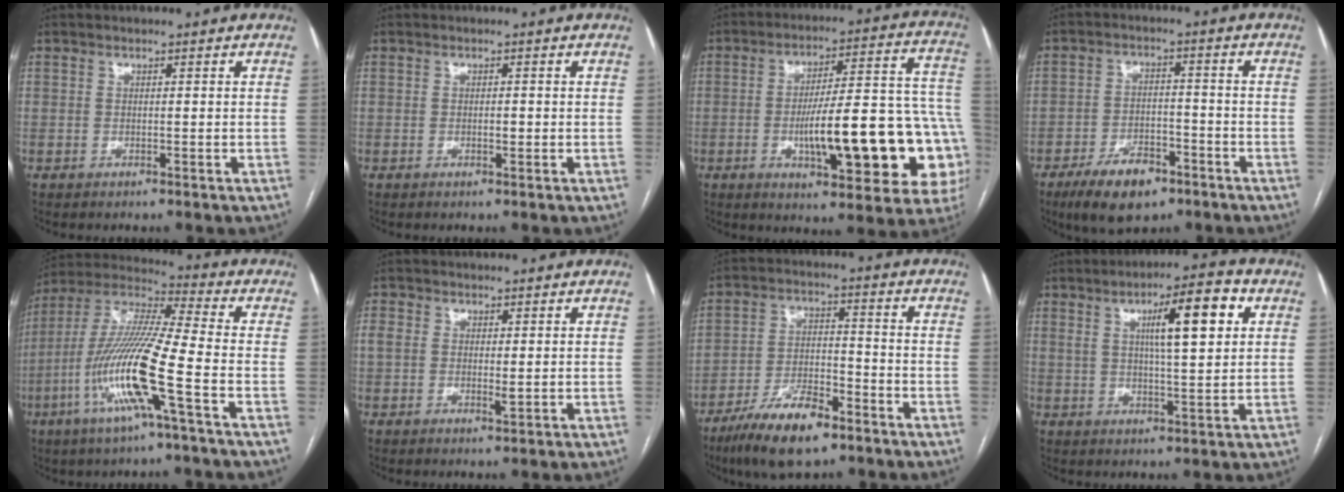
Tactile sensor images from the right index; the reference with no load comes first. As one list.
[{"total": 1.2, "force": [-0.2, 0.5, 1.1], "torque": [-0.018, 0.000, -0.003]}, {"total": 24.0, "force": [-5.3, 5.2, 22.8], "torque": [-0.236, 0.030, -0.061]}, {"total": 9.2, "force": [-5.9, 4.2, 5.6], "torque": [-0.101, -0.004, -0.098]}, {"total": 16.3, "force": [-5.5, 0.2, 15.4], "torque": [-0.318, -0.008, -0.114]}, {"total": 3.3, "force": [0.2, 1.7, 2.8], "torque": [-0.055, 0.001, 0.009]}, {"total": 11.7, "force": [-7.7, 3.7, 8.0], "torque": [-0.147, -0.006, -0.136]}, {"total": 10.5, "force": [3.6, 1.5, 9.8], "torque": [-0.149, 0.015, 0.053]}]